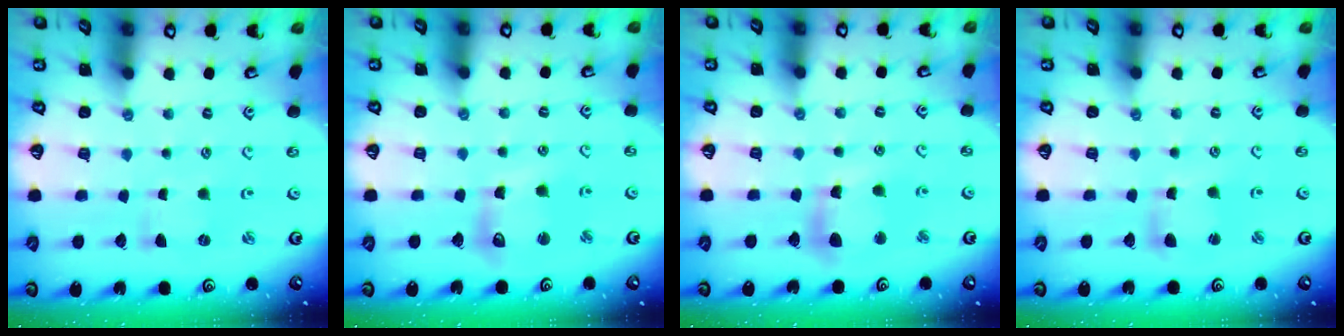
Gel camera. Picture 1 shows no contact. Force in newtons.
{"total": 9.3, "press": 9.2, "slide": 1.7}
{"total": 10.4, "press": 10.4, "slide": 1.2}
{"total": 4.0, "press": 4.0, "slide": 0.4}